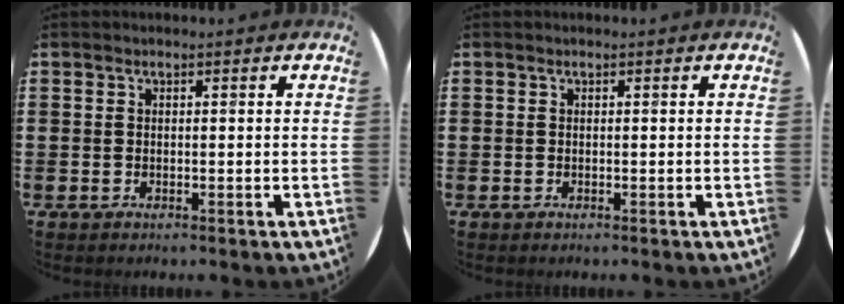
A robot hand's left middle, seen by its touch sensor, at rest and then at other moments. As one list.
[{"total": 0.0}]